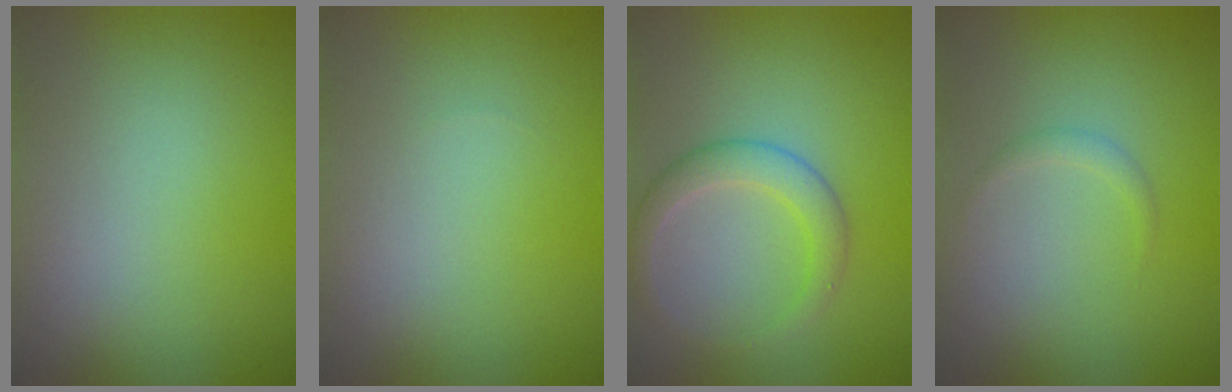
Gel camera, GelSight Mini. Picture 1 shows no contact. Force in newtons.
{"total": 0.0}
{"total": 2.8, "press": 2.8, "slide": 0.0}
{"total": 0.8, "press": 0.8, "slide": 0.0}